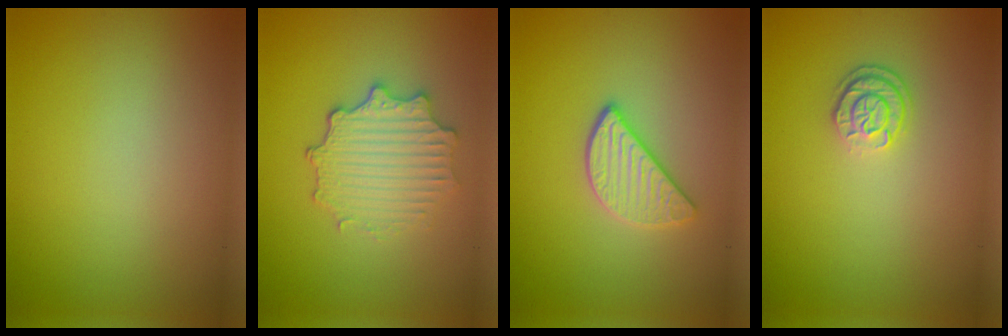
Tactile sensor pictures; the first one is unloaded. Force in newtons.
{"total": 4.2, "press": 3.5, "slide": 2.3}
{"total": 2.9, "press": 2.7, "slide": 1.2}
{"total": 1.8, "press": 1.5, "slide": 0.9}